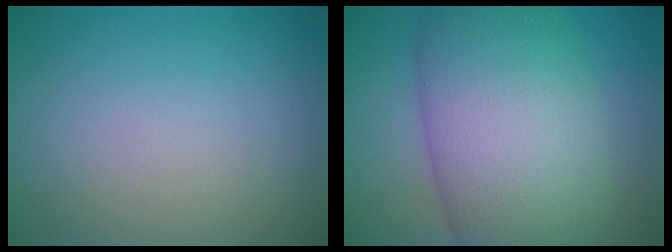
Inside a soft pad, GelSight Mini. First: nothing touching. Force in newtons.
{"total": 13.7, "press": 13.7, "slide": 0.3}